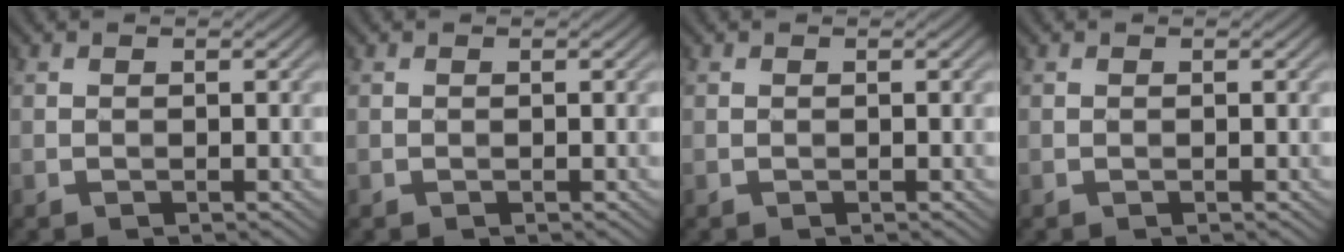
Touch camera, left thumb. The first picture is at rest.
{"total": 0.0}
{"total": 0.0}
{"total": 0.0}